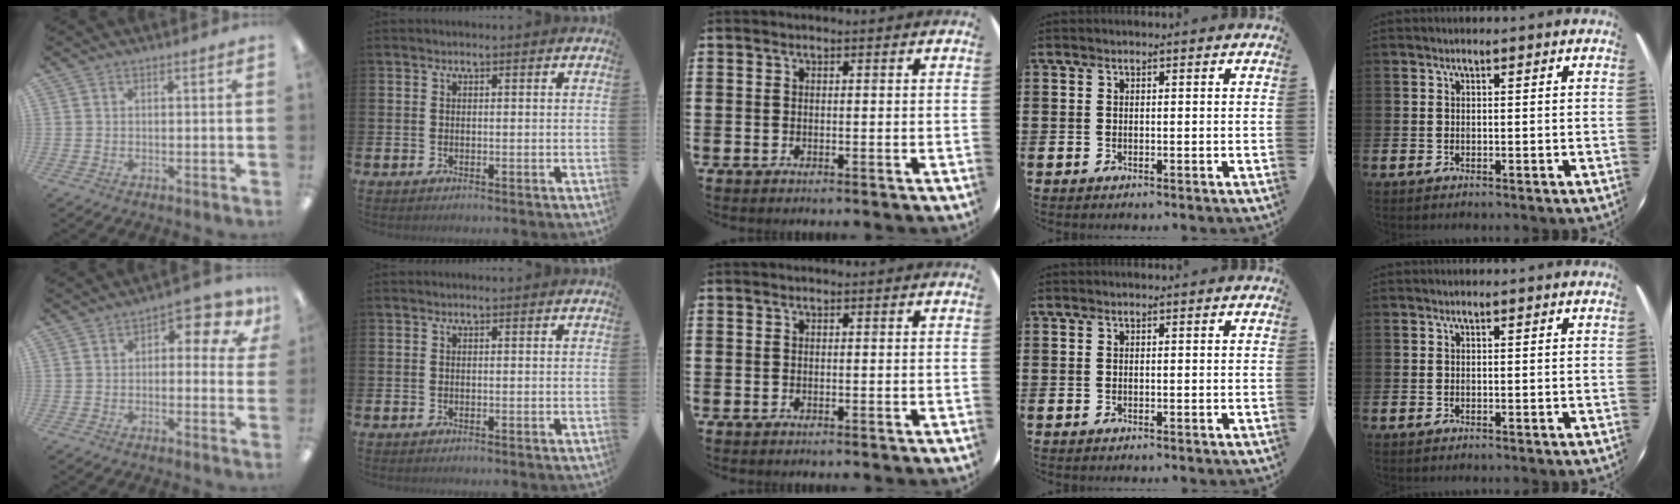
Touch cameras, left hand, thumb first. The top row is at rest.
{"thumb": {"total": 7.3, "force": [2.6, 3.7, 5.8], "torque": [-0.073, -0.010, 0.039]}}